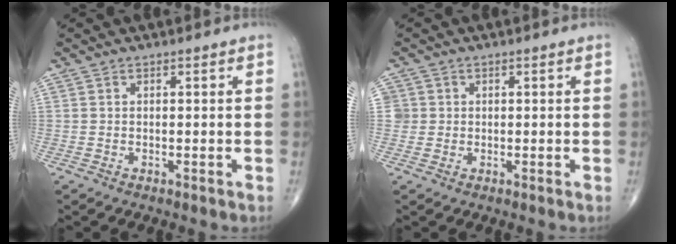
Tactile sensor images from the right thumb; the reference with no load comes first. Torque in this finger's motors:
{"motor_torque": [0.09, 0.01, 0.18, 0.11, -0.06]}